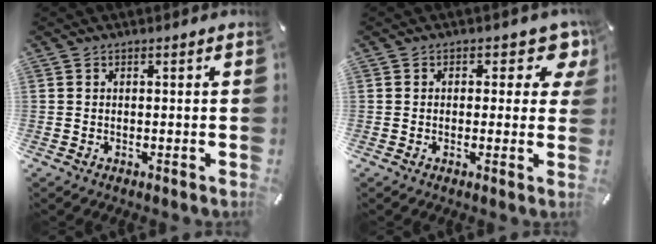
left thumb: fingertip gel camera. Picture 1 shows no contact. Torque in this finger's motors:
{"motor_torque": [0.09, -0.35, 0.19, 0.15, -0.01]}